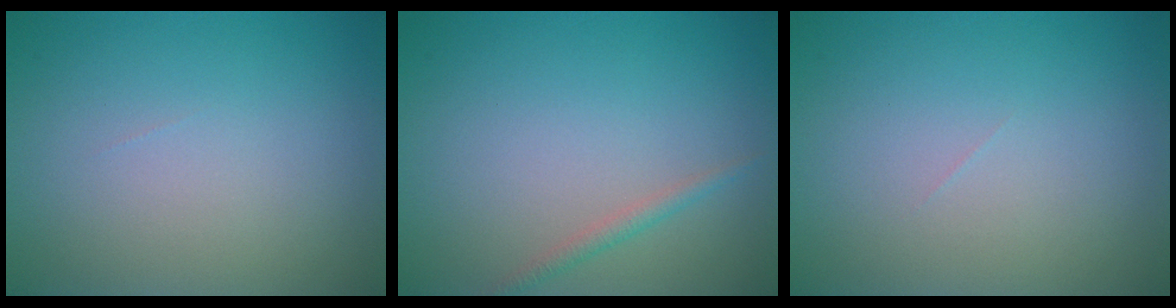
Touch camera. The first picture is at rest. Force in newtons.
{"total": 1.1, "press": 1.1, "slide": 0.0}
{"total": 0.0}